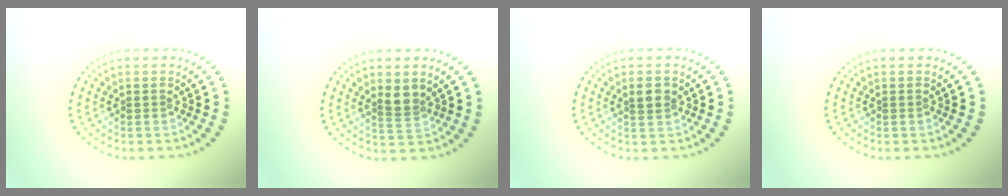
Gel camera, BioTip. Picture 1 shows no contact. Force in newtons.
{"total": 2.1, "press": 1.7, "slide": 1.1}
{"total": 1.7, "press": 1.6, "slide": 0.6}
{"total": 0.0}